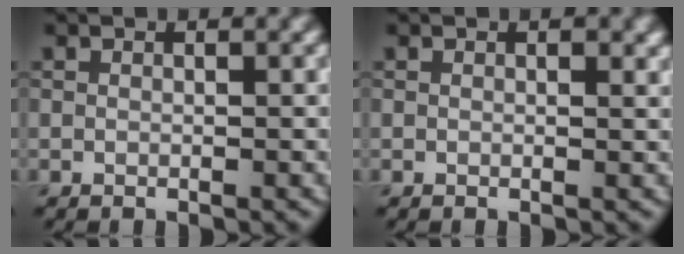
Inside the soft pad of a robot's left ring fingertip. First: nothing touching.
{"total": 0.9, "force": [0.4, 0.4, 0.7], "torque": [-0.008, -0.002, 0.007]}